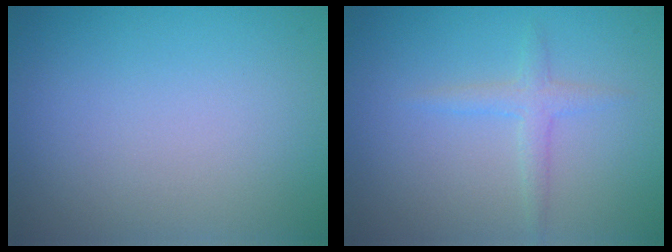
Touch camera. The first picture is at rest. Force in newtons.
{"total": 1.7, "press": 1.7, "slide": 0.1}